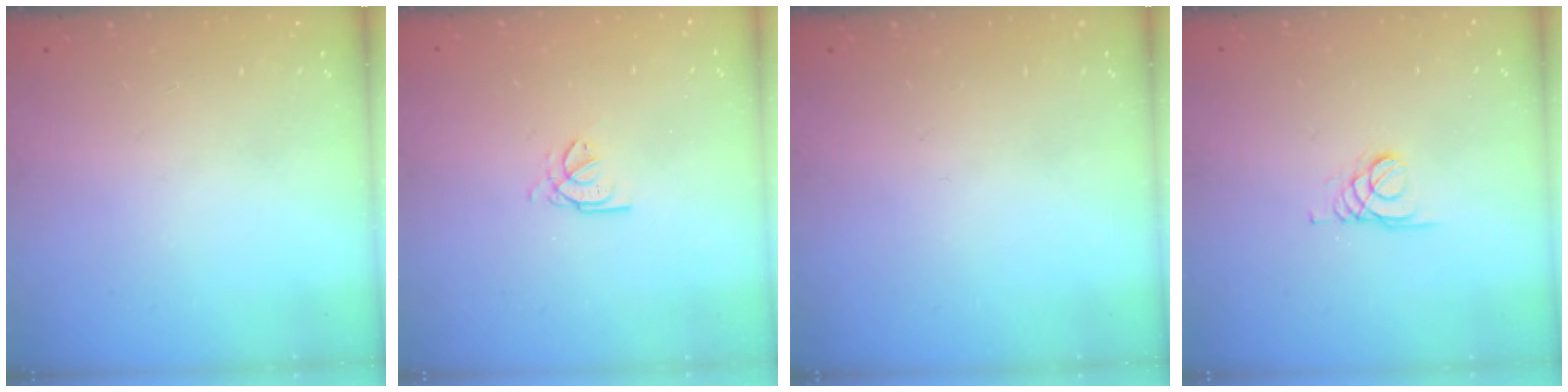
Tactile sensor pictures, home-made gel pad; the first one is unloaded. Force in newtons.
{"total": 2.7, "press": 2.7, "slide": 0.4}
{"total": 0.0}
{"total": 1.6, "press": 1.5, "slide": 0.2}